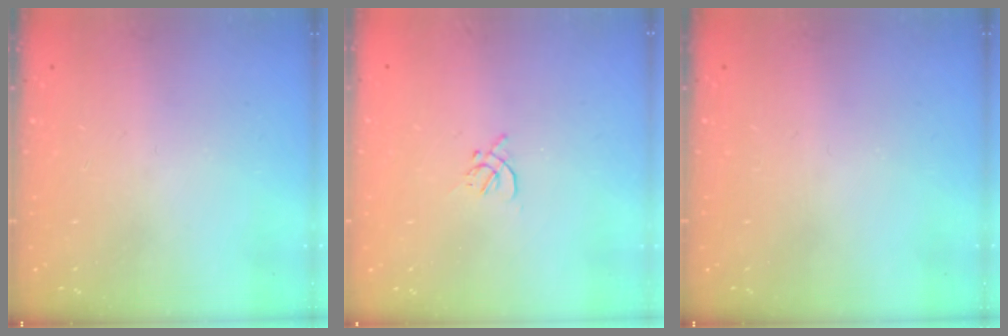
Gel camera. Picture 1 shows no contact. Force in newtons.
{"total": 1.9, "press": 1.8, "slide": 0.5}
{"total": 0.0}